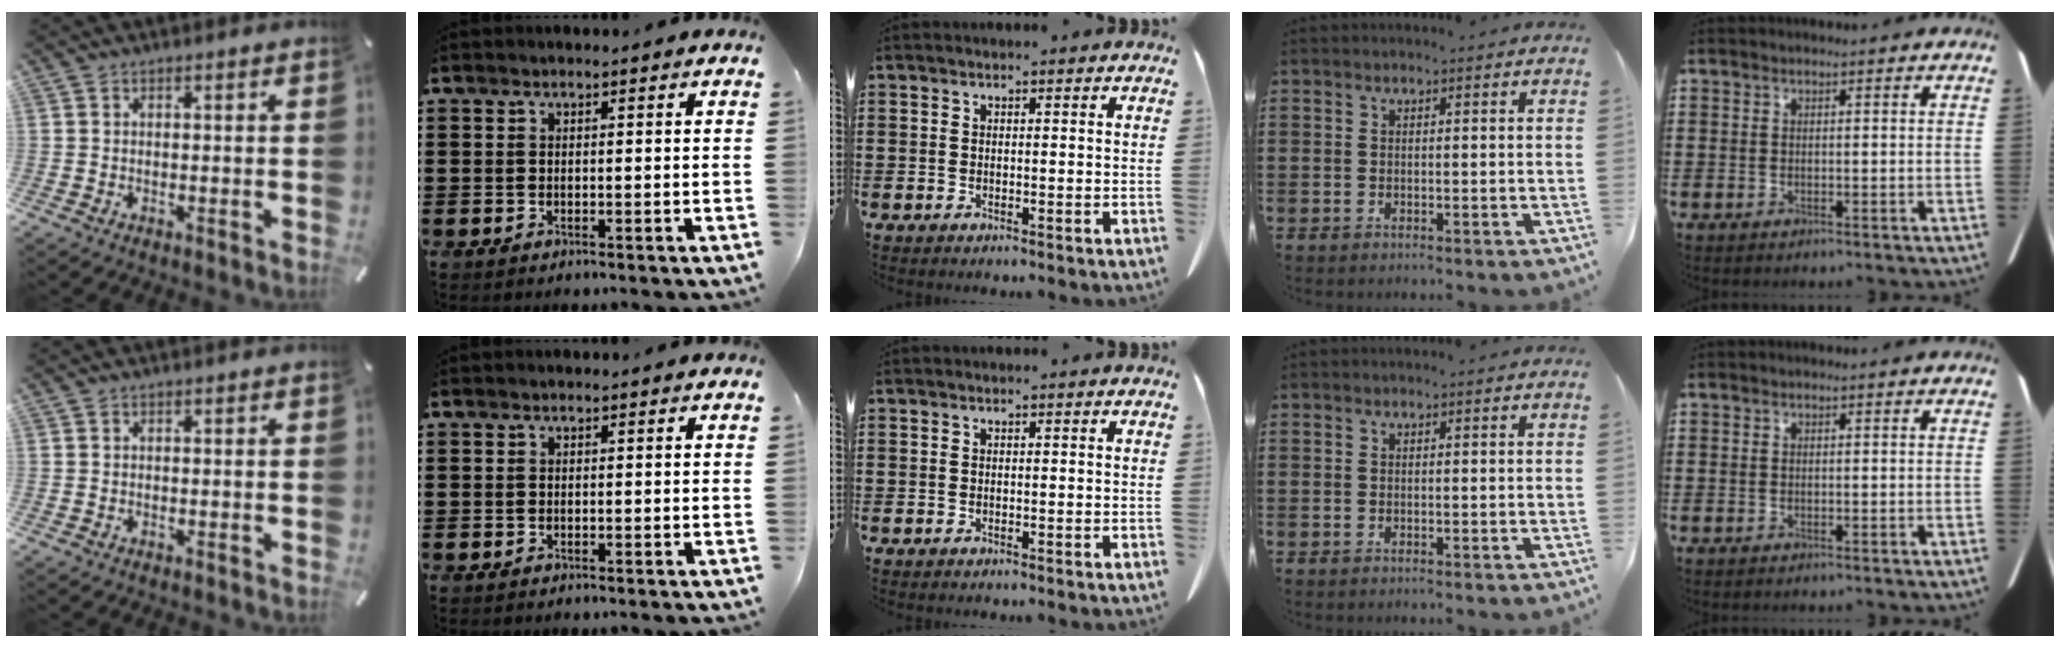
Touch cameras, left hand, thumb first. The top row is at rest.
{}